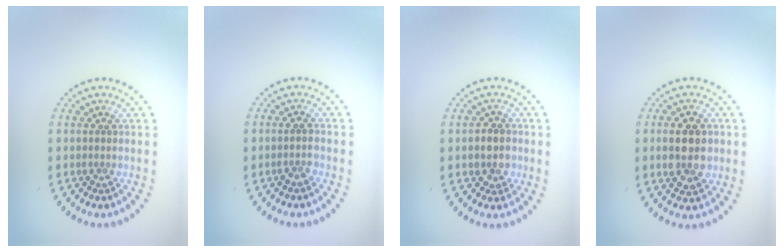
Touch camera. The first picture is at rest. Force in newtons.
{"total": 1.3, "press": 1.3, "slide": 0.3}
{"total": 2.6, "press": 2.5, "slide": 0.7}
{"total": 4.9, "press": 4.9, "slide": 0.2}